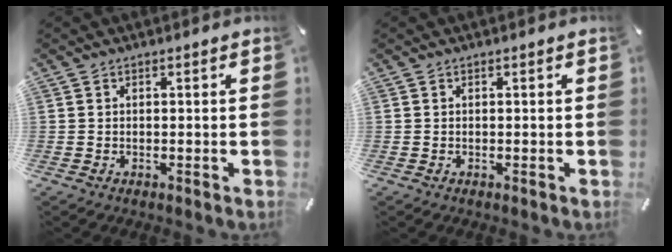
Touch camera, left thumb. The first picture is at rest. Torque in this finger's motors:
{"motor_torque": [-0.07, 0.00, 0.02, 0.06, 0.00]}